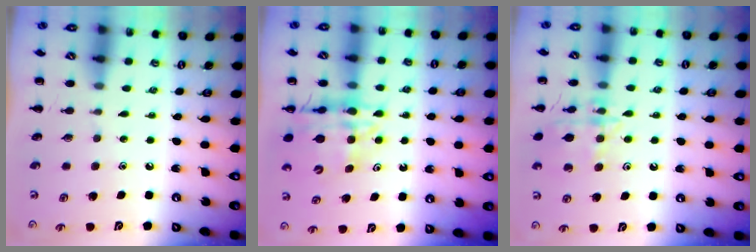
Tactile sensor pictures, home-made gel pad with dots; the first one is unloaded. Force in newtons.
{"total": 14.4, "press": 13.9, "slide": 3.5}
{"total": 13.6, "press": 13.6, "slide": 0.6}